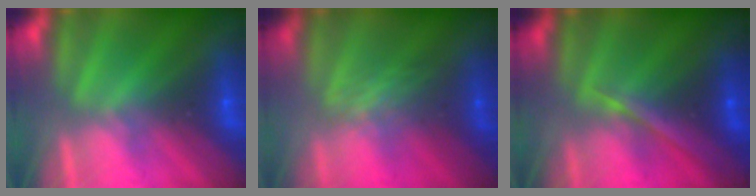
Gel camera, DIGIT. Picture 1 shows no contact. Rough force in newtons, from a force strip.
{"total": 2.4}
{"total": 2.3}